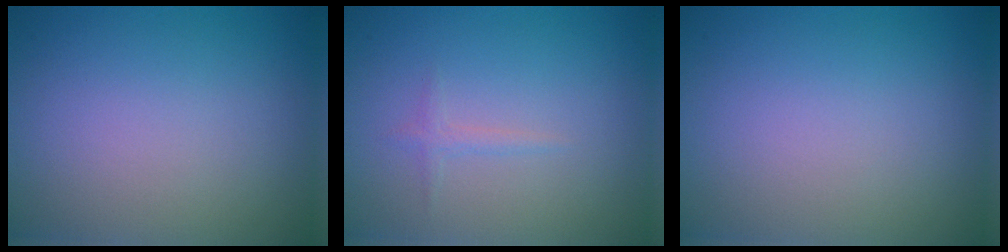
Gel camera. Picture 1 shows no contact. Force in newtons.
{"total": 0.8, "press": 0.8, "slide": 0.1}
{"total": 0.0}